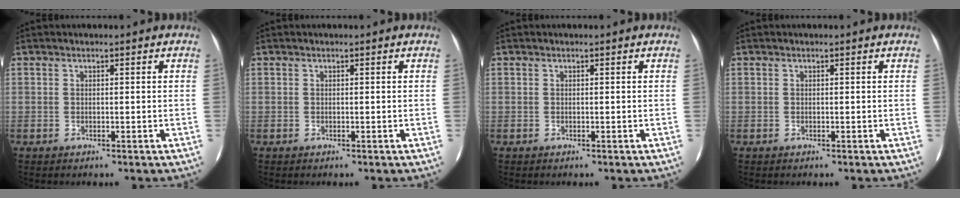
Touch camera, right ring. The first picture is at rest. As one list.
[{"total": 0.0}, {"total": 0.0}, {"total": 0.0}]